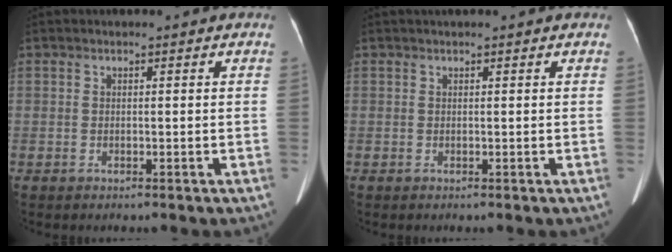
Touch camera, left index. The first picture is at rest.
{"total": 1.8, "force": [1.5, 0.0, 1.0], "torque": [-0.011, 0.029, 0.024]}